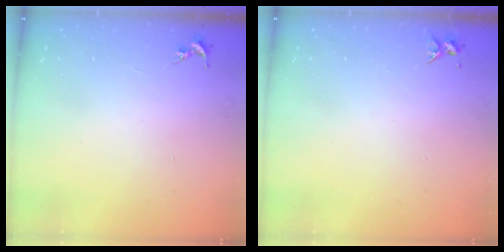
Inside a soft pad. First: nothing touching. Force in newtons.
{"total": 3.7, "press": 3.6, "slide": 0.4}